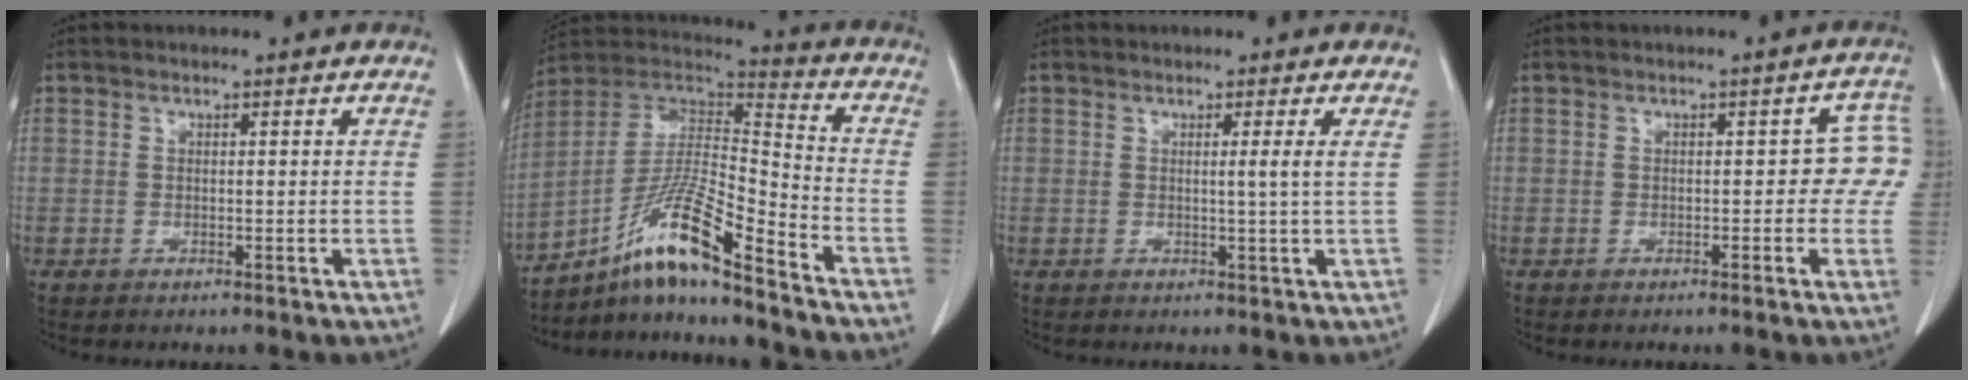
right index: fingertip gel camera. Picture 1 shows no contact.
{"total": 14.3, "force": [-10.3, 0.4, 10.0], "torque": [-0.179, 0.015, -0.186]}
{"total": 1.8, "force": [0.6, -0.8, 1.5], "torque": [-0.024, -0.006, 0.011]}
{"total": 5.1, "force": [0.4, 2.7, 4.3], "torque": [-0.022, 0.028, 0.003]}